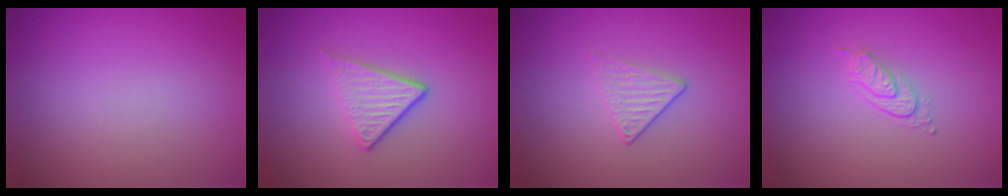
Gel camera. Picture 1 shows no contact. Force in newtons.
{"total": 3.6, "press": 2.6, "slide": 2.5}
{"total": 1.4, "press": 1.1, "slide": 0.9}
{"total": 1.7, "press": 1.1, "slide": 1.3}